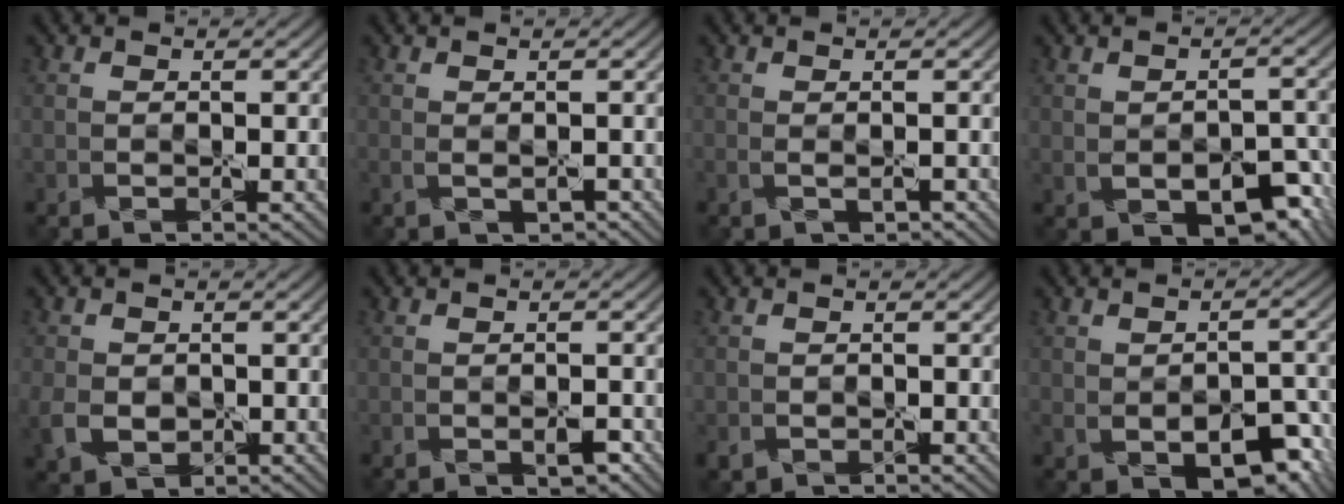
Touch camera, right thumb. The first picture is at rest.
{"total": 1.3, "force": [-0.3, 0.7, 1.1], "torque": [-0.025, -0.009, -0.002]}
{"total": 1.1, "force": [-0.3, 0.4, 0.9], "torque": [-0.024, -0.007, -0.006]}
{"total": 7.2, "force": [-2.7, 4.3, 5.2], "torque": [-0.085, -0.017, -0.028]}
{"total": 4.4, "force": [-0.7, 3.5, 2.6], "torque": [-0.073, -0.014, -0.013]}
{"total": 1.7, "force": [-0.6, 0.9, 1.3], "torque": [-0.020, -0.005, -0.006]}
{"total": 0.9, "force": [-0.2, 0.8, 0.3], "torque": [-0.010, -0.009, -0.004]}
{"total": 7.5, "force": [-2.7, 4.4, 5.4], "torque": [-0.087, -0.022, -0.027]}